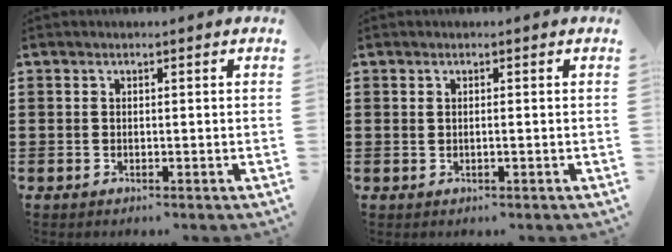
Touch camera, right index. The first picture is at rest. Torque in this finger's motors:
{"motor_torque": [-0.18, 0.16, -0.01, -0.01]}